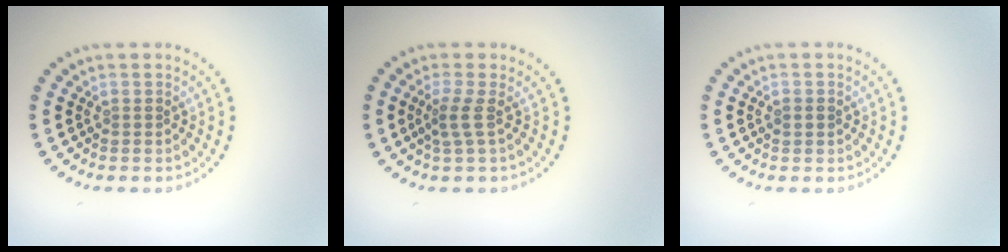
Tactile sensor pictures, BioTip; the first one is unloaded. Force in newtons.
{"total": 1.9, "press": 1.2, "slide": 1.5}
{"total": 1.1, "press": 1.1, "slide": 0.1}